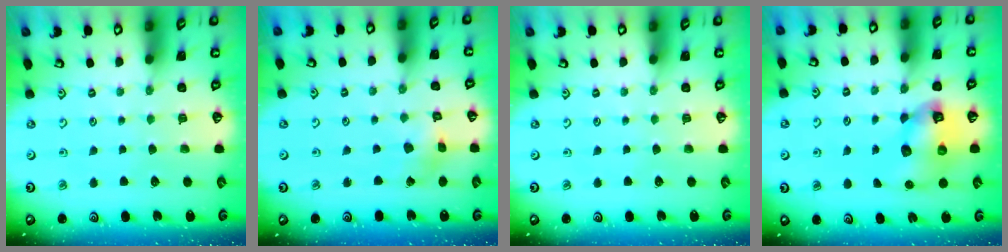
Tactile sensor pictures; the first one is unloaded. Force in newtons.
{"total": 2.8, "press": 2.8, "slide": 0.5}
{"total": 0.0}
{"total": 11.2, "press": 11.1, "slide": 1.7}